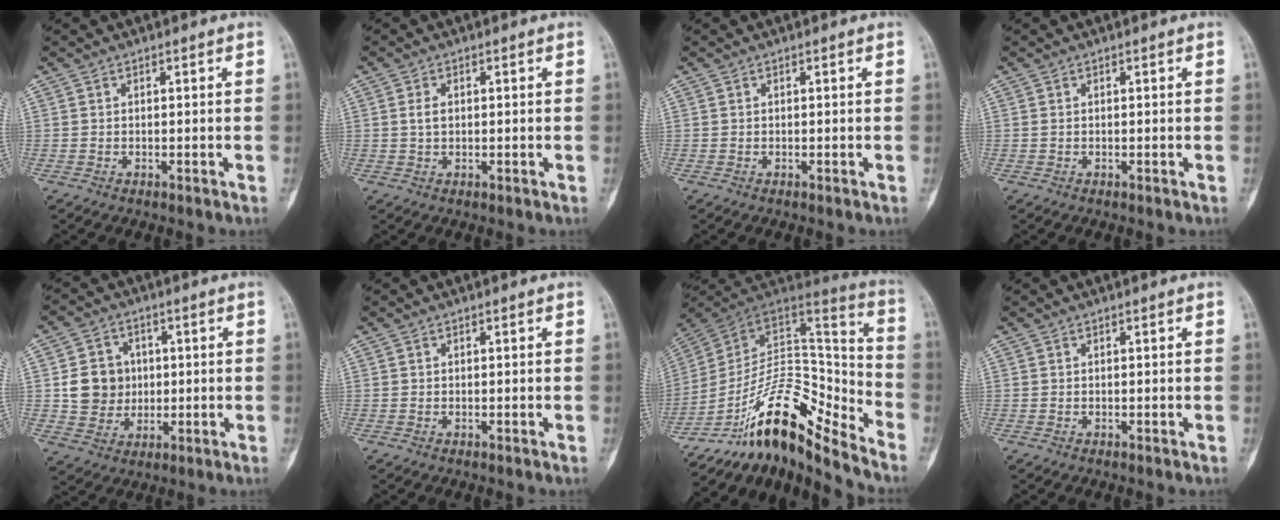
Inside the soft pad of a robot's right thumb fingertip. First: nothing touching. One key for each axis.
{"total": 1.9, "fx": 0.3, "fy": 1.2, "fz": 1.4, "tx": -0.025, "ty": 0.003, "tz": 0.005}
{"total": 0.0}
{"total": 0.0}
{"total": 9.1, "fx": 0.6, "fy": 8.4, "fz": 3.5, "tx": -0.026, "ty": 0.002, "tz": 0.015}
{"total": 0.0}
{"total": 20.5, "fx": -14.5, "fy": 7.1, "fz": 12.7, "tx": -0.174, "ty": 0.131, "tz": -0.244}
{"total": 0.0}